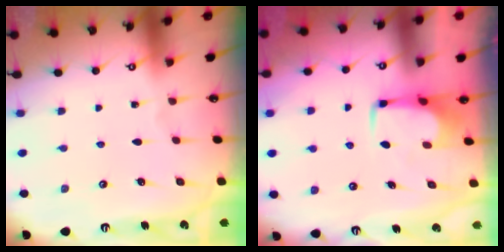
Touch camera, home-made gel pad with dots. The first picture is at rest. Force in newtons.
{"total": 1.3, "press": 1.2, "slide": 0.4}